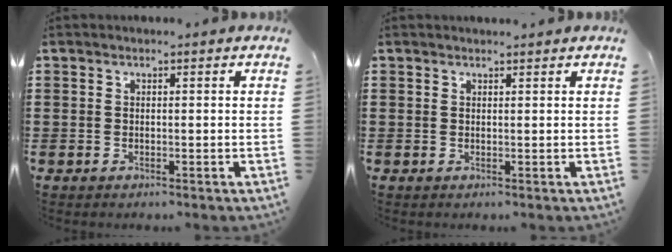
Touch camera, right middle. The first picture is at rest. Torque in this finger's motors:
{"motor_torque": [-0.11, -0.11, 0.00, -0.01]}